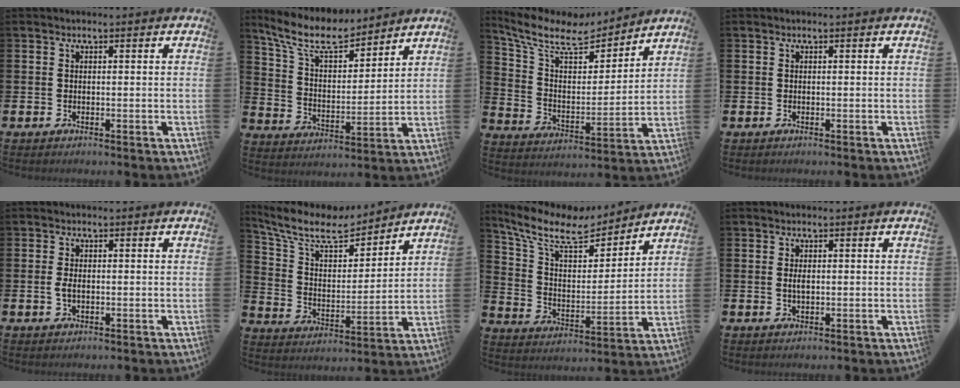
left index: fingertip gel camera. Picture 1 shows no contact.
{"total": 9.7, "force": [8.5, 2.8, 3.8], "torque": [-0.106, -0.047, 0.150]}
{"total": 9.8, "force": [8.4, 3.5, 3.6], "torque": [-0.117, -0.051, 0.147]}
{"total": 0.0}
{"total": 1.8, "force": [-0.2, 1.0, 1.5], "torque": [-0.036, 0.008, -0.003]}
{"total": 10.4, "force": [9.2, 3.1, 3.9], "torque": [-0.116, -0.058, 0.159]}
{"total": 10.5, "force": [9.0, 3.6, 4.1], "torque": [-0.122, -0.056, 0.156]}
{"total": 1.2, "force": [0.2, 0.6, 1.0], "torque": [-0.020, 0.004, 0.001]}